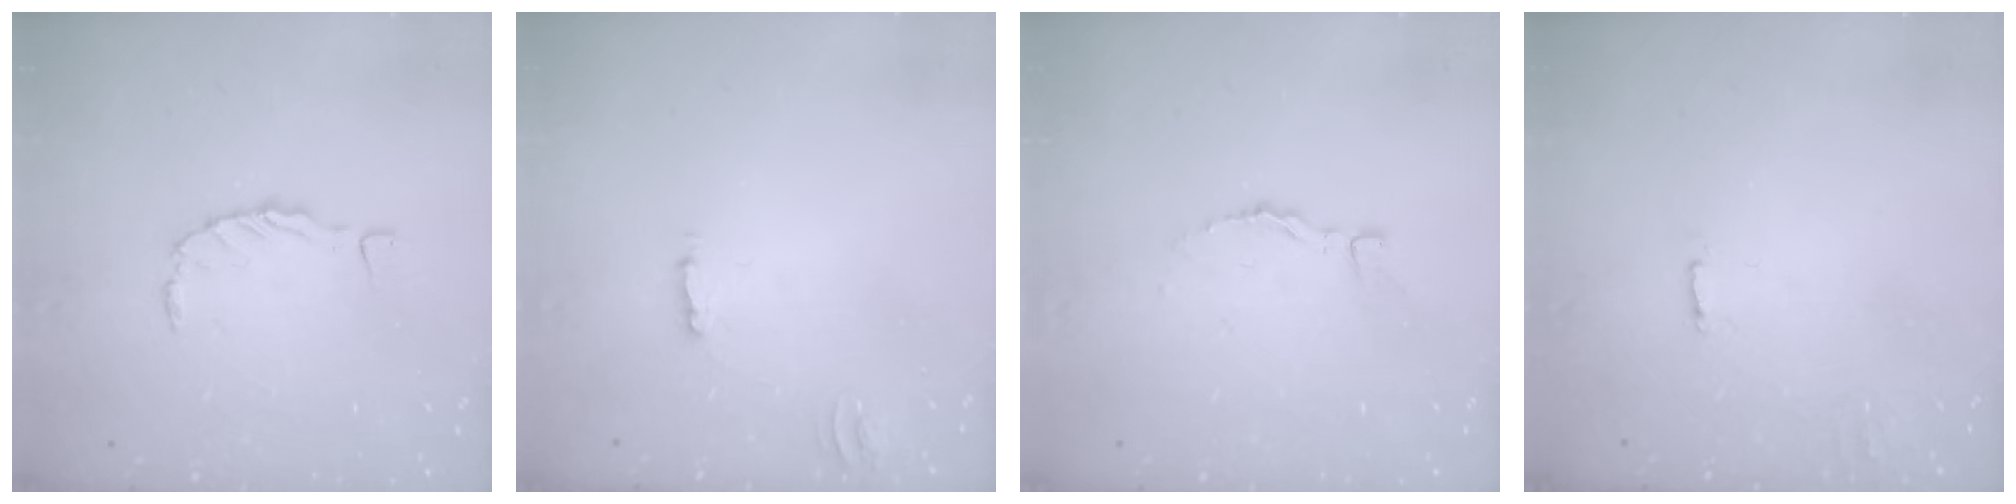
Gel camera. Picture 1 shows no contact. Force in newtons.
{"total": 2.3, "press": 2.3, "slide": 0.2}
{"total": 4.0, "press": 4.0, "slide": 0.1}
{"total": 2.0, "press": 2.0, "slide": 0.1}